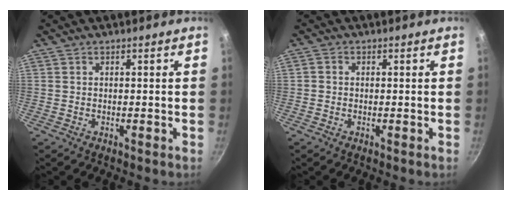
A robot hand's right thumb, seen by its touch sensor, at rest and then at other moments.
{"total": 1.0, "force": [-0.2, 0.9, 0.4], "torque": [-0.007, 0.004, -0.005]}